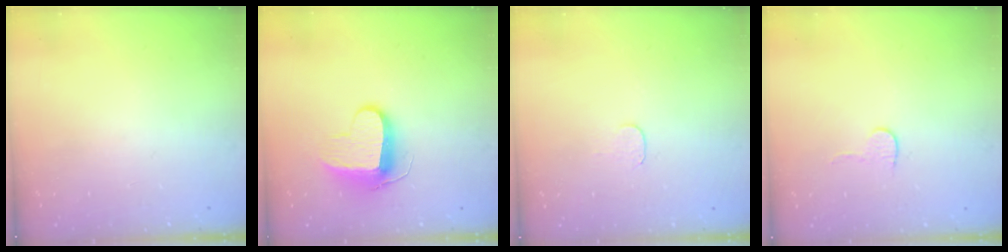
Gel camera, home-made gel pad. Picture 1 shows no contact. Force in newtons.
{"total": 9.8, "press": 9.8, "slide": 0.1}
{"total": 3.7, "press": 3.7, "slide": 0.4}
{"total": 4.0, "press": 4.0, "slide": 0.4}